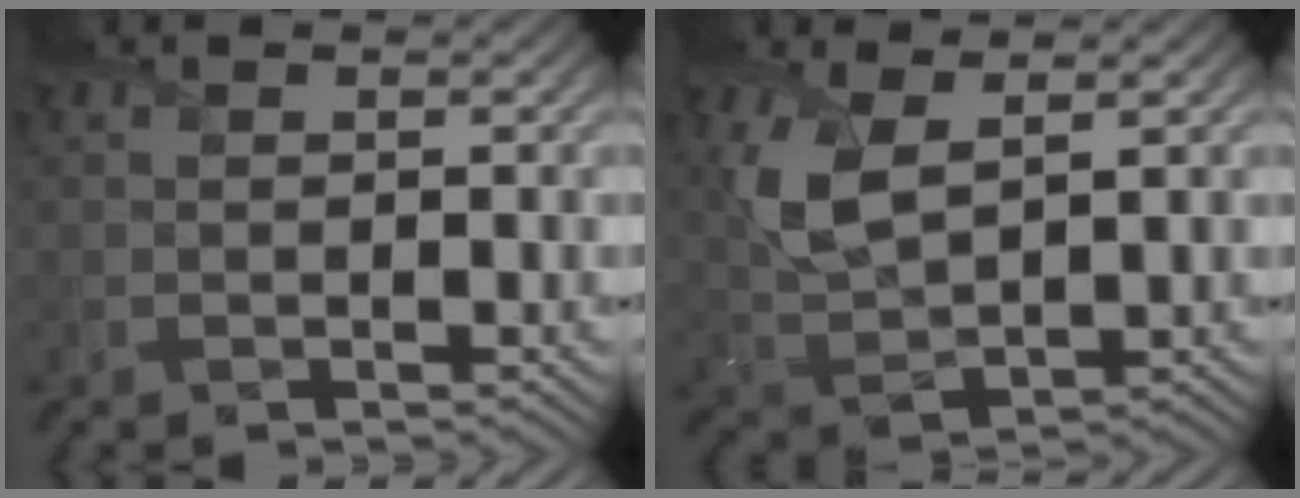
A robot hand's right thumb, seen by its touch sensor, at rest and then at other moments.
{"total": 6.7, "force": [2.7, 3.1, 5.2], "torque": [-0.132, 0.000, 0.056]}